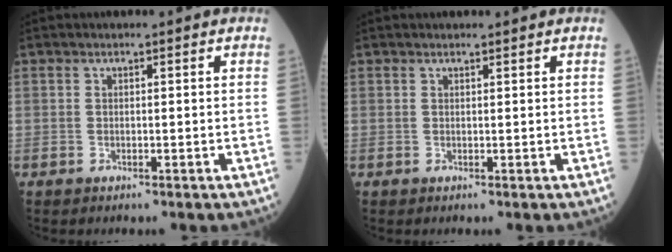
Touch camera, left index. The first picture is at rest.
{"total": 0.5, "force": [0.5, 0.1, 0.0], "torque": [-0.002, 0.002, 0.007]}